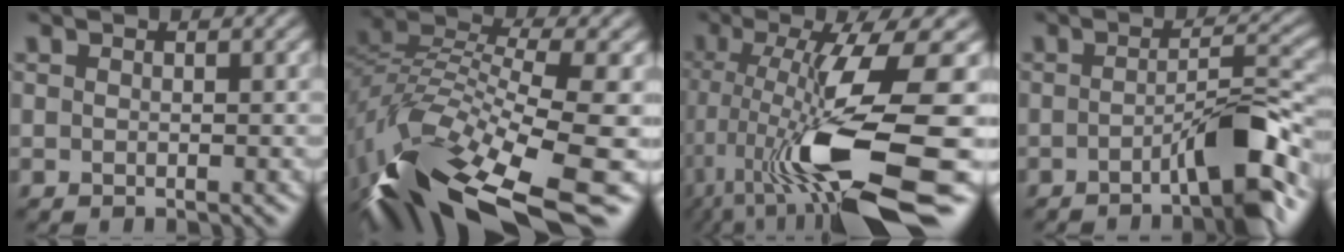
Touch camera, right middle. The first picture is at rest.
{"total": 14.8, "force": [-9.5, 4.5, 10.4], "torque": [-0.234, 0.001, -0.158]}
{"total": 14.6, "force": [-4.8, 3.5, 13.3], "torque": [-0.232, -0.021, -0.072]}
{"total": 5.2, "force": [-2.5, 0.7, 4.5], "torque": [-0.062, 0.011, -0.048]}